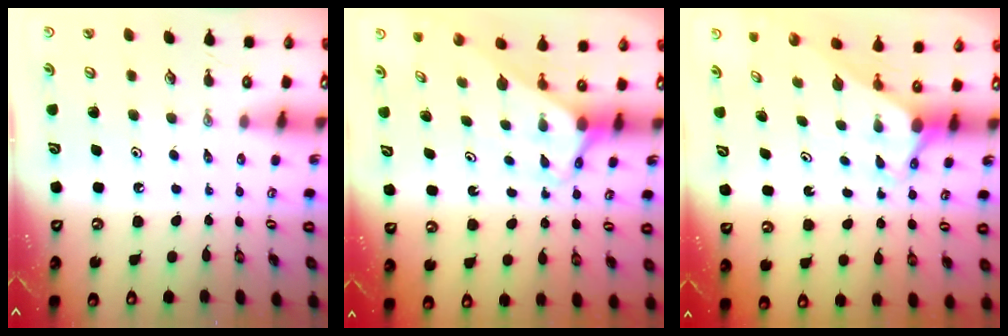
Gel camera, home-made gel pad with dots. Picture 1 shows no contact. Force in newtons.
{"total": 2.7, "press": 2.7, "slide": 0.2}
{"total": 2.7, "press": 2.7, "slide": 0.0}